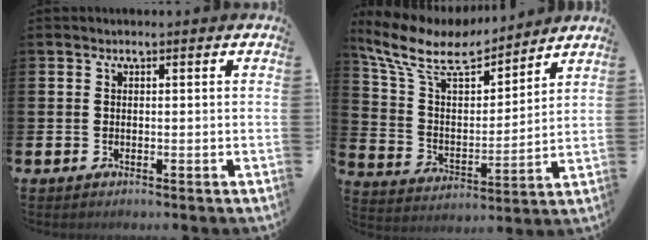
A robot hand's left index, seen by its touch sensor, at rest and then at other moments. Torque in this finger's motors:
{"motor_torque": [1.12, -1.02, 0.47, 0.21]}